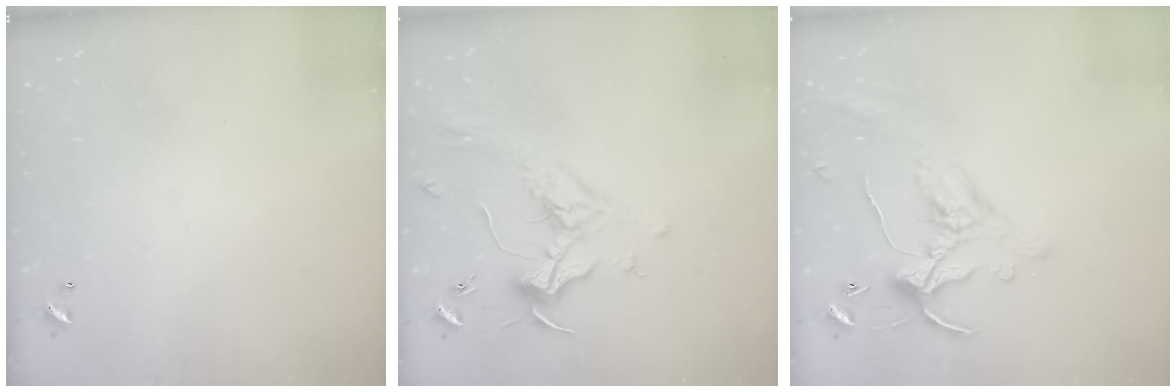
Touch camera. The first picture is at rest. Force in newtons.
{"total": 2.0, "press": 1.9, "slide": 0.7}
{"total": 0.9, "press": 0.1, "slide": 0.9}